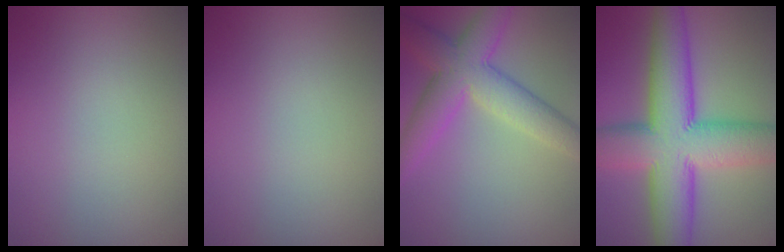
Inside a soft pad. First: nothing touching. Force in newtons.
{"total": 0.0}
{"total": 6.9, "press": 6.9, "slide": 0.3}
{"total": 12.9, "press": 12.9, "slide": 0.3}